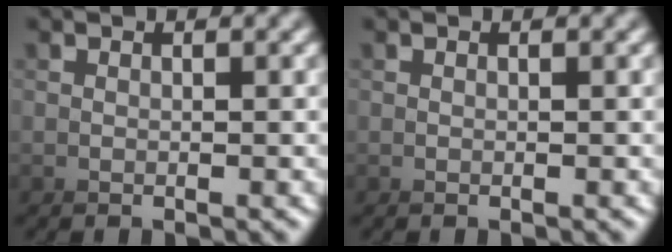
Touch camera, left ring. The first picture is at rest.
{"total": 0.0}